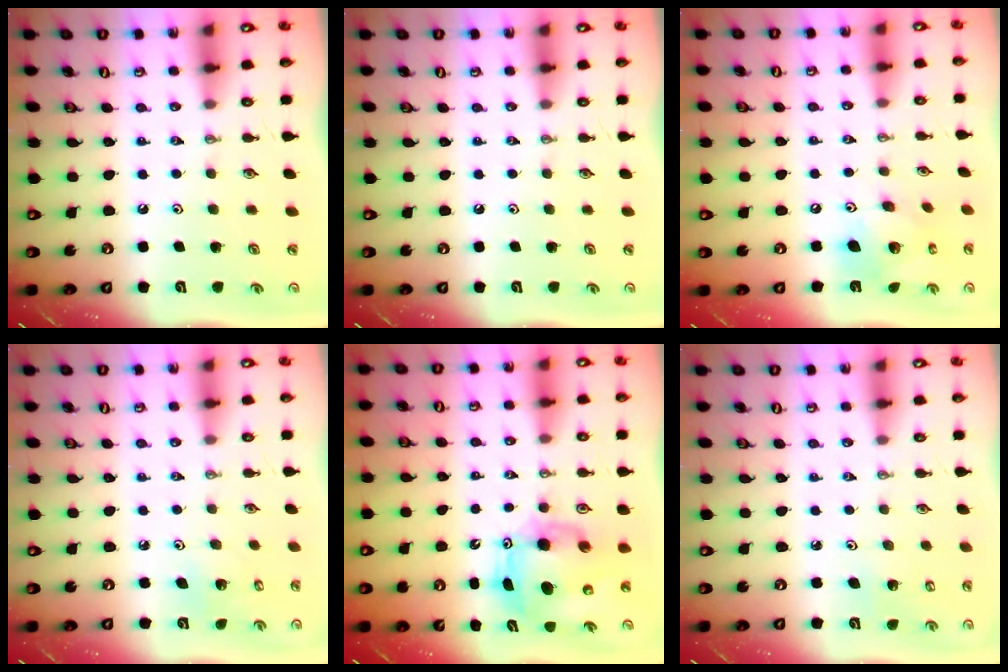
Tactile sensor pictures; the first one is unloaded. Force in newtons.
{"total": 0.0}
{"total": 13.0, "press": 12.9, "slide": 1.3}
{"total": 5.0, "press": 5.0, "slide": 0.5}
{"total": 10.0, "press": 9.9, "slide": 1.6}
{"total": 2.8, "press": 2.7, "slide": 0.5}